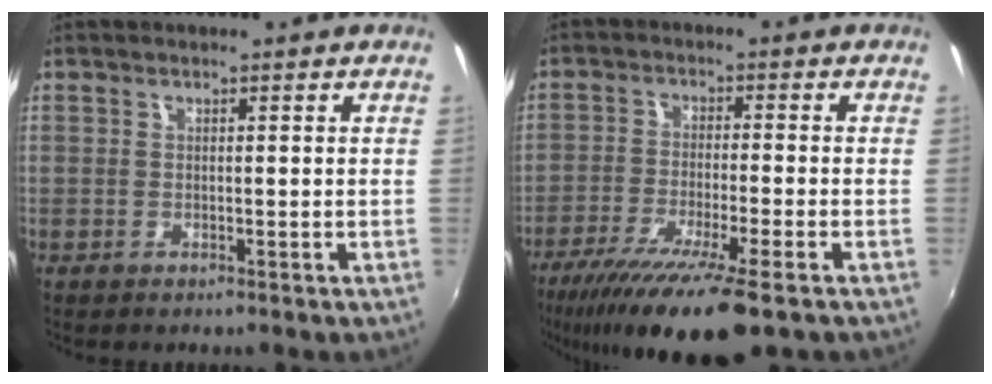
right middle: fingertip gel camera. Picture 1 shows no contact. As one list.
[{"total": 14.6, "force": [-10.1, 1.2, 10.5], "torque": [-0.206, -0.054, -0.170]}]